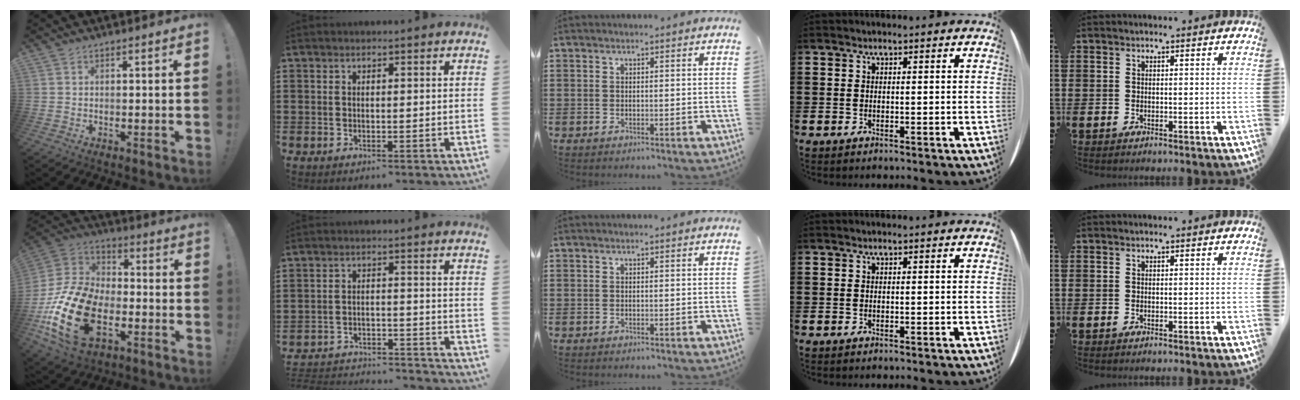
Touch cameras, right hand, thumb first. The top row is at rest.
{"thumb": {"total": 24.9, "force": [-8.5, 15.3, 17.7], "torque": [-0.359, 0.053, -0.134]}, "index": {"total": 4.0, "force": [-4.0, 0.2, 0.6], "torque": [-0.023, -0.002, -0.086]}}